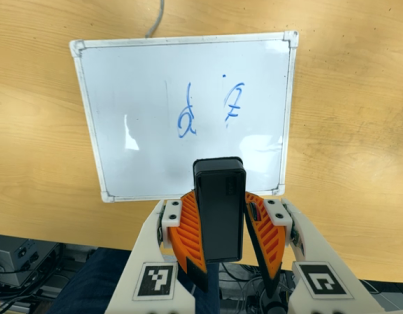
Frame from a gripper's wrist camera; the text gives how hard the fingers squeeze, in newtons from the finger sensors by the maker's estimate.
{"total": 8.0, "left": 9.0, "right": 7.0}